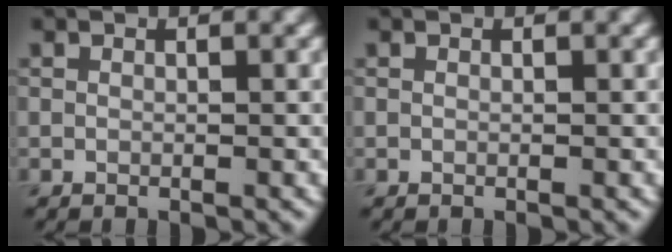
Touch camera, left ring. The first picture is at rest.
{"total": 0.0}